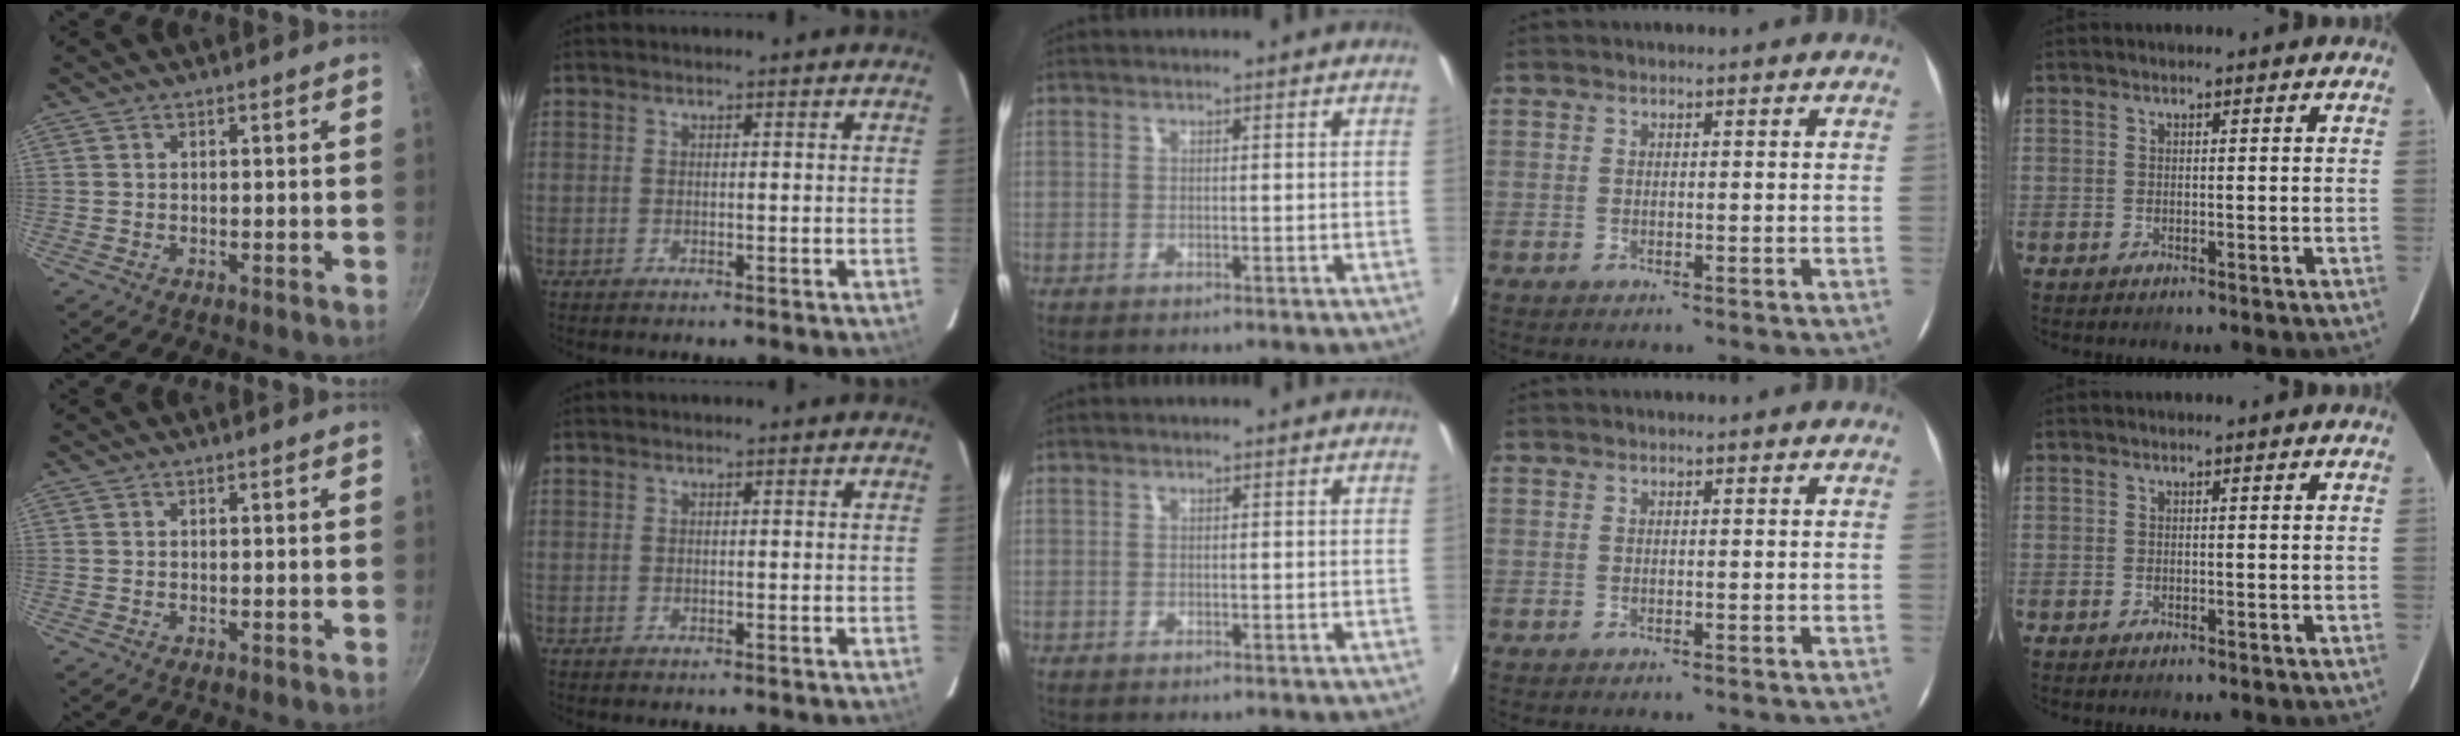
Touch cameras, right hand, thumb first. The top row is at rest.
{}